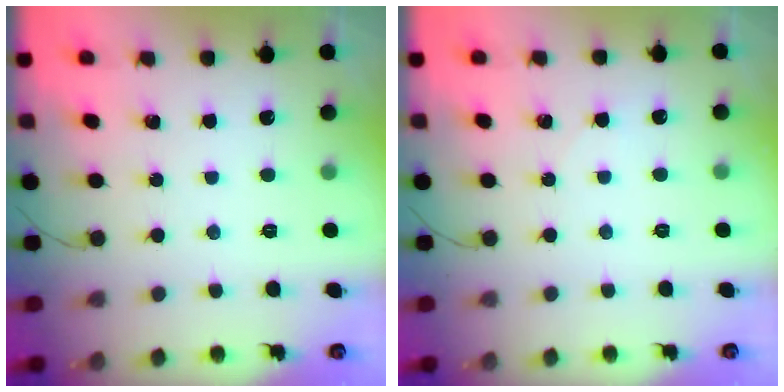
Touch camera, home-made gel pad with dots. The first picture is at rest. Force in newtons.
{"total": 3.5, "press": 3.1, "slide": 1.6}